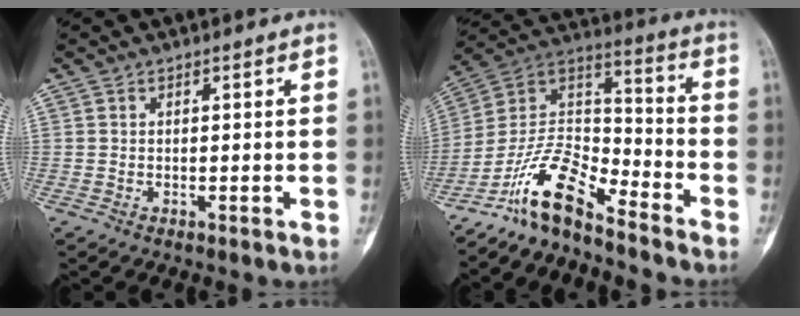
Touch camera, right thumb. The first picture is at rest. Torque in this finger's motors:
{"motor_torque": [0.41, 0.15, 1.42, -1.36, 0.16]}